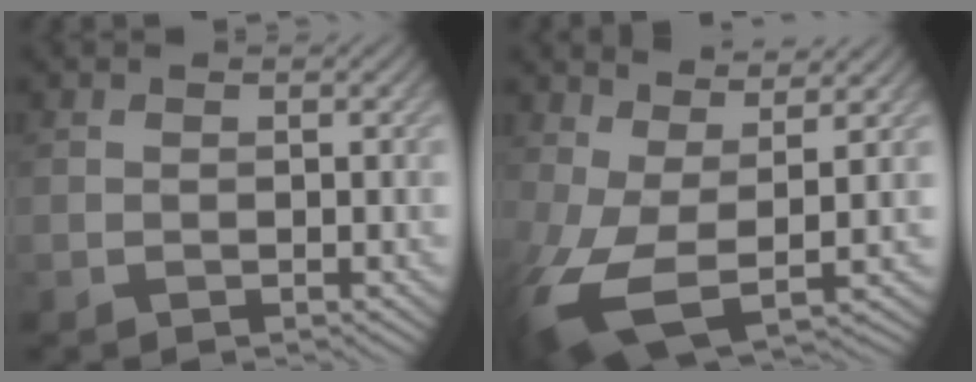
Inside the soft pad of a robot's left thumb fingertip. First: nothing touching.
{"total": 10.2, "force": [-0.6, 4.8, 8.9], "torque": [-0.227, -0.022, -0.005]}